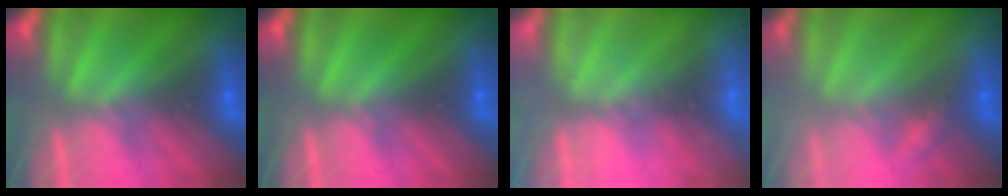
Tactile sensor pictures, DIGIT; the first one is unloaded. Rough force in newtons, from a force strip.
{"total": 0.0}
{"total": 2.4}
{"total": 2.4}